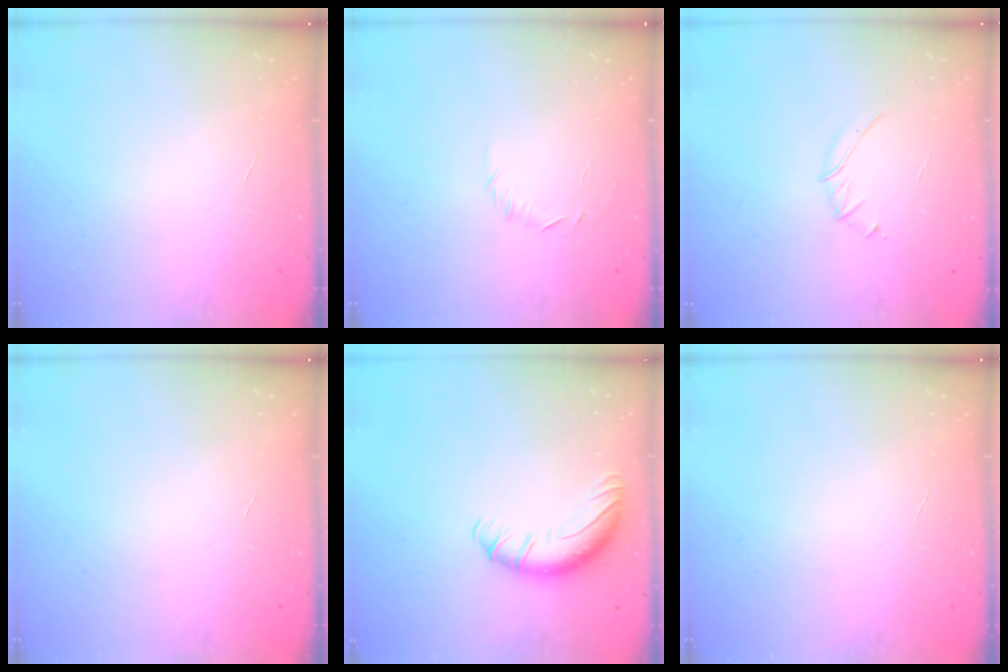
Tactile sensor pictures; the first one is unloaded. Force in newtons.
{"total": 5.6, "press": 5.3, "slide": 1.7}
{"total": 3.3, "press": 3.2, "slide": 0.9}
{"total": 0.0}
{"total": 9.5, "press": 9.3, "slide": 1.7}
{"total": 0.0}